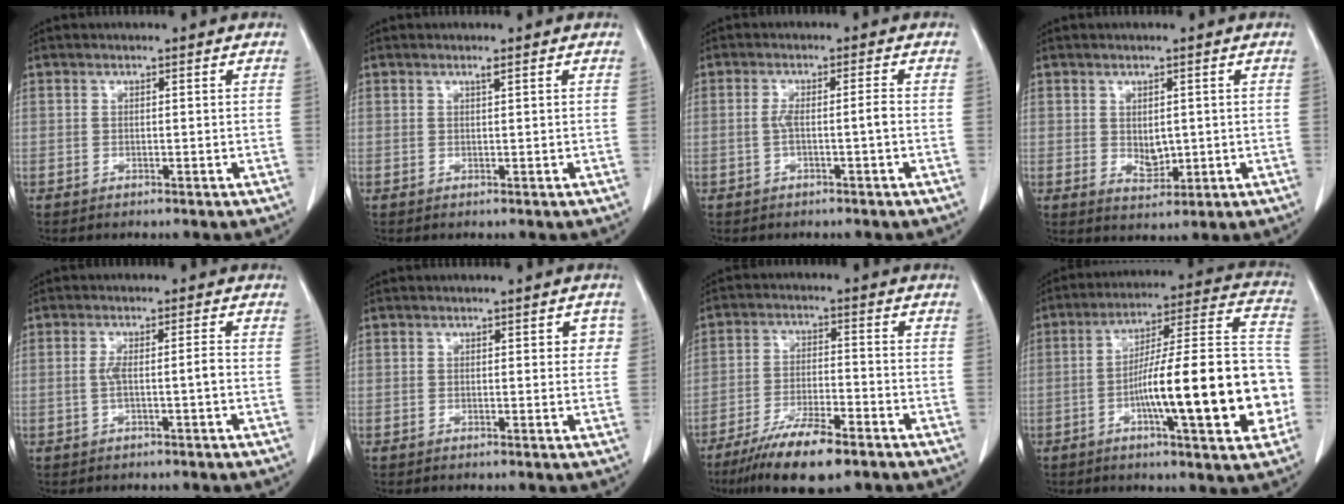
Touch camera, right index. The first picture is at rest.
{"total": 0.6, "force": [0.4, -0.1, 0.4], "torque": [-0.012, -0.003, 0.010]}
{"total": 2.7, "force": [-0.7, -0.1, 2.6], "torque": [-0.048, 0.009, -0.008]}
{"total": 3.0, "force": [0.3, 2.0, 2.3], "torque": [-0.037, -0.007, 0.017]}
{"total": 3.0, "force": [-0.6, 0.1, 2.9], "torque": [-0.055, 0.010, -0.005]}
{"total": 2.4, "force": [0.7, 1.3, 1.9], "torque": [-0.013, 0.007, 0.004]}
{"total": 10.6, "force": [-7.6, 2.1, 7.2], "torque": [-0.128, -0.021, -0.131]}
{"total": 21.8, "force": [-5.2, 2.9, 20.9], "torque": [-0.265, 0.026, -0.073]}